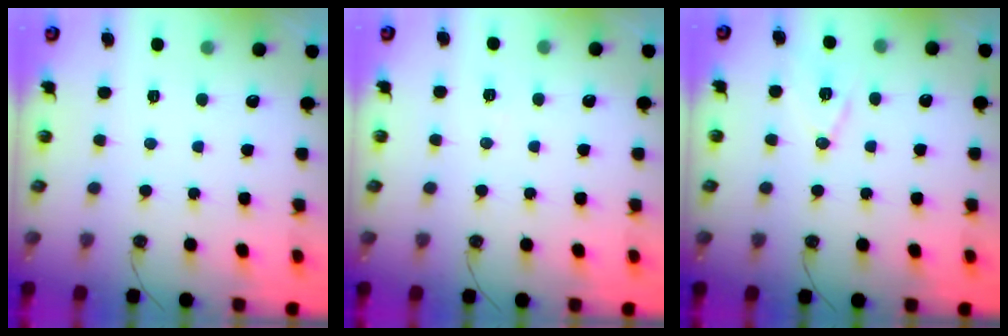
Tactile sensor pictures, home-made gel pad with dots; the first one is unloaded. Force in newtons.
{"total": 3.9, "press": 2.1, "slide": 3.3}
{"total": 10.0, "press": 9.3, "slide": 3.6}